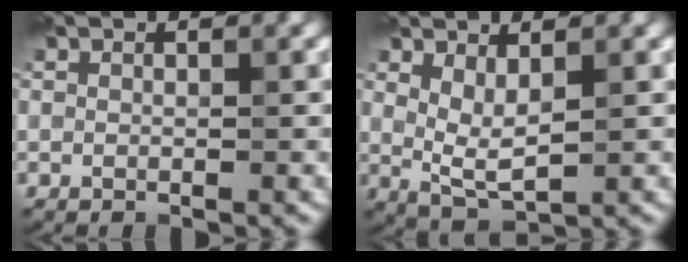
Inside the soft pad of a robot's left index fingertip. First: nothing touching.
{"total": 3.0, "force": [1.0, 1.1, 2.5], "torque": [-0.055, -0.011, 0.025]}